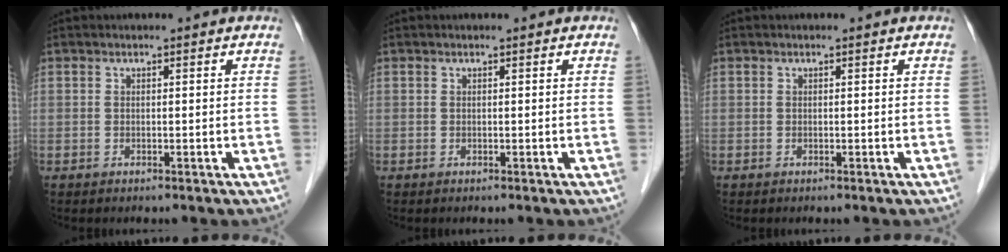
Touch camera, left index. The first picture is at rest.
{"total": 0.0}
{"total": 0.0}